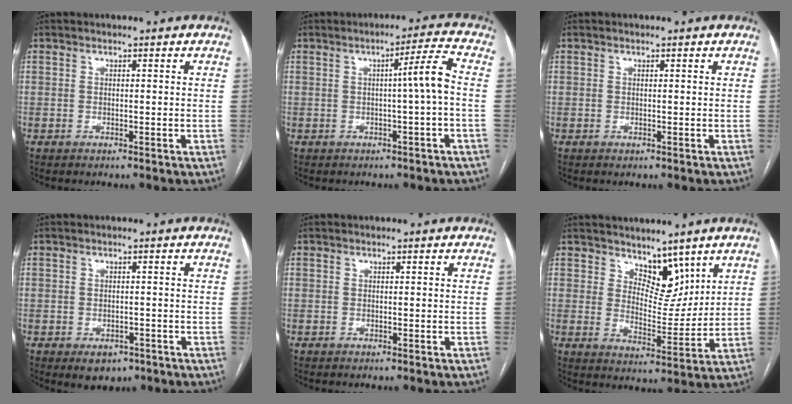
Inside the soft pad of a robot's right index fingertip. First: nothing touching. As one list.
[{"total": 4.8, "force": [-0.3, -0.8, 4.7], "torque": [-0.068, 0.009, -0.005]}, {"total": 0.0}, {"total": 3.4, "force": [-1.9, 2.5, 1.5], "torque": [-0.015, 0.000, -0.014]}, {"total": 0.0}, {"total": 6.8, "force": [5.1, 3.4, 2.8], "torque": [-0.039, -0.005, 0.096]}]